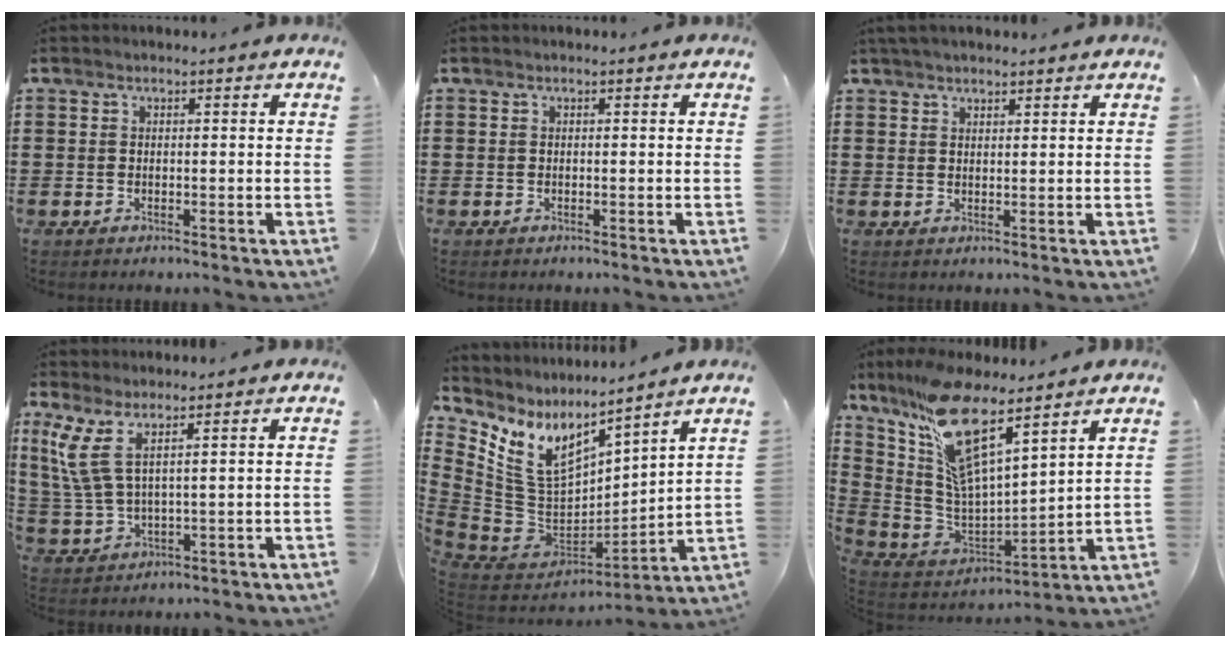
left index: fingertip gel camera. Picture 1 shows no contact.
{"total": 0.0}
{"total": 2.2, "force": [2.1, 0.5, 0.6], "torque": [-0.016, 0.002, 0.042]}
{"total": 5.7, "force": [2.7, 1.3, 4.8], "torque": [-0.126, -0.008, 0.043]}
{"total": 8.4, "force": [4.5, 5.2, 4.9], "torque": [-0.135, -0.045, 0.087]}
{"total": 13.9, "force": [8.5, 3.5, 10.4], "torque": [-0.248, -0.066, 0.144]}